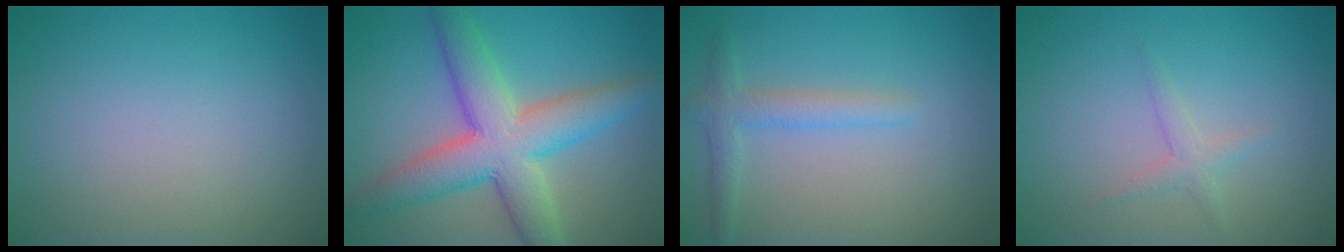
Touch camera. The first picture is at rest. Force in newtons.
{"total": 8.3, "press": 8.3, "slide": 0.4}
{"total": 2.3, "press": 2.3, "slide": 0.1}
{"total": 1.3, "press": 1.3, "slide": 0.0}